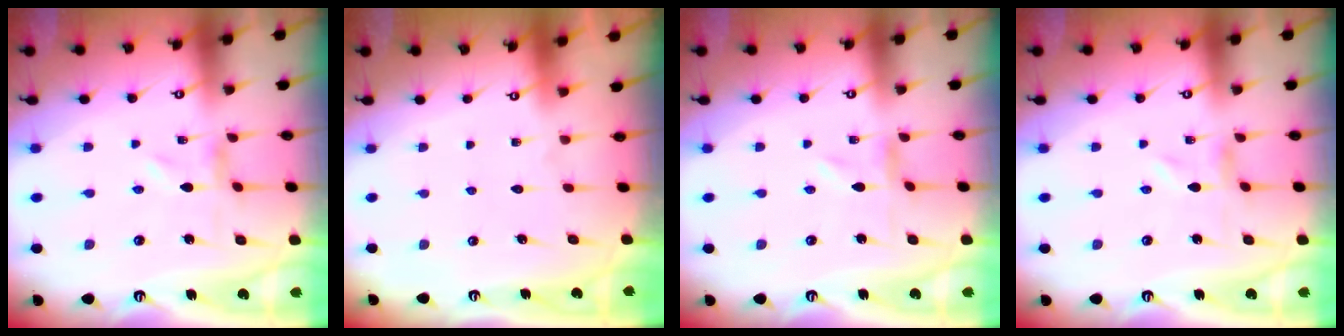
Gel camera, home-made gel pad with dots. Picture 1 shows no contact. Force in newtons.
{"total": 1.8, "press": 1.8, "slide": 0.1}
{"total": 0.0}
{"total": 0.5, "press": 0.5, "slide": 0.2}